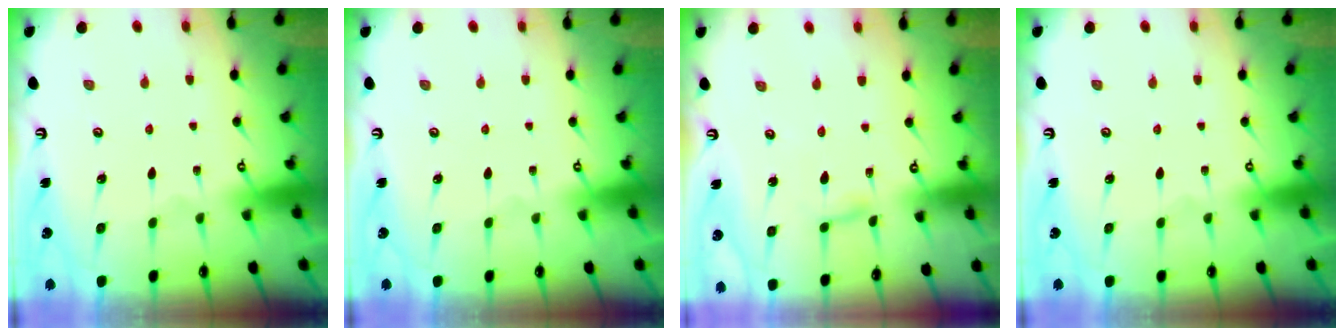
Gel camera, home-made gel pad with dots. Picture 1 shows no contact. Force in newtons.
{"total": 0.0}
{"total": 3.0, "press": 3.0, "slide": 0.3}
{"total": 0.0}